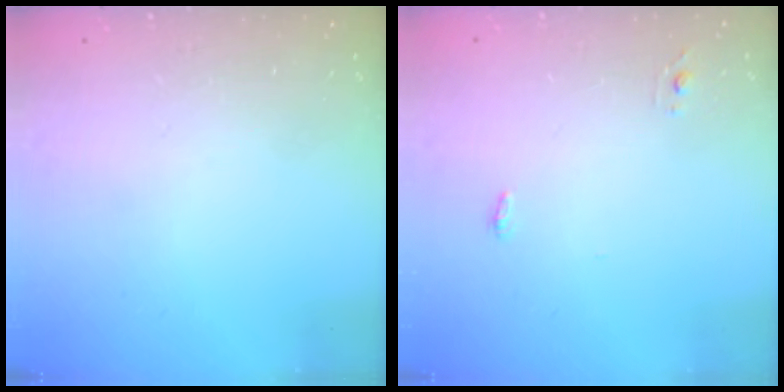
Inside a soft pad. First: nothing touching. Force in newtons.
{"total": 7.6, "press": 3.8, "slide": 6.6}